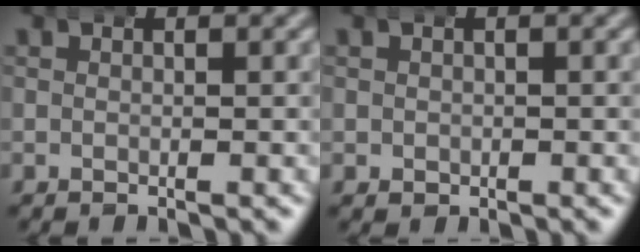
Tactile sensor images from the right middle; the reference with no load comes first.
{"total": 0.9, "force": [-0.1, 0.9, 0.1], "torque": [-0.006, -0.008, 0.007]}